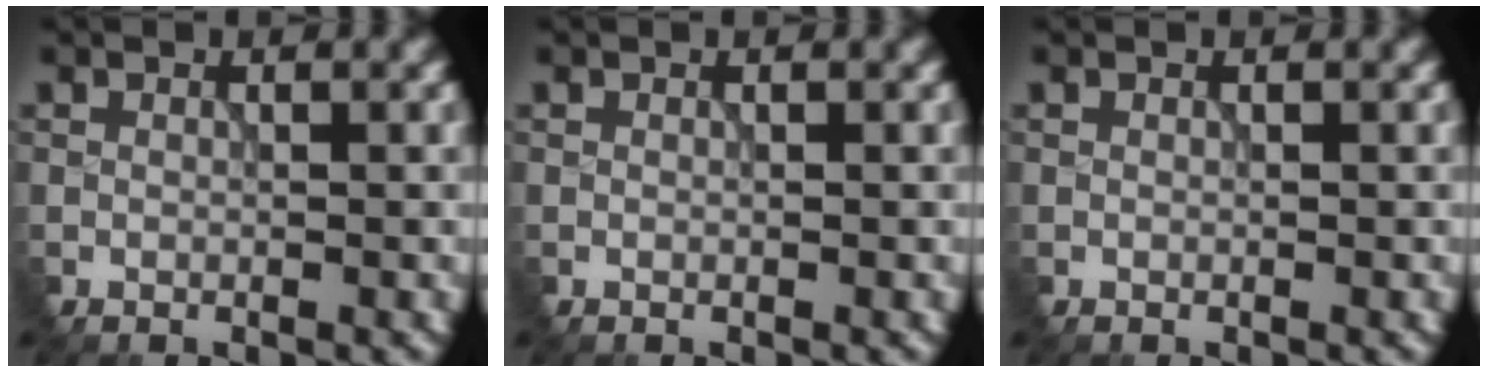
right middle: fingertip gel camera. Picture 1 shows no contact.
{"total": 0.0}
{"total": 0.0}